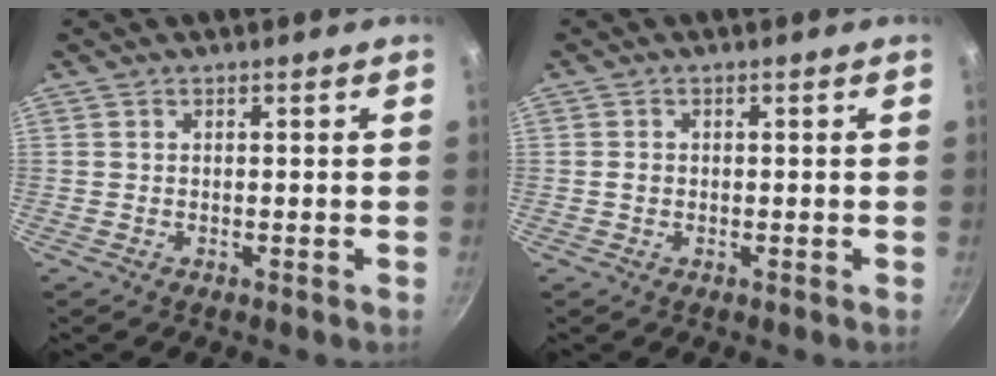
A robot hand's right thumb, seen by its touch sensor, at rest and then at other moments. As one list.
[{"total": 1.1, "force": [-0.1, 0.9, 0.5], "torque": [-0.006, 0.004, -0.003]}]